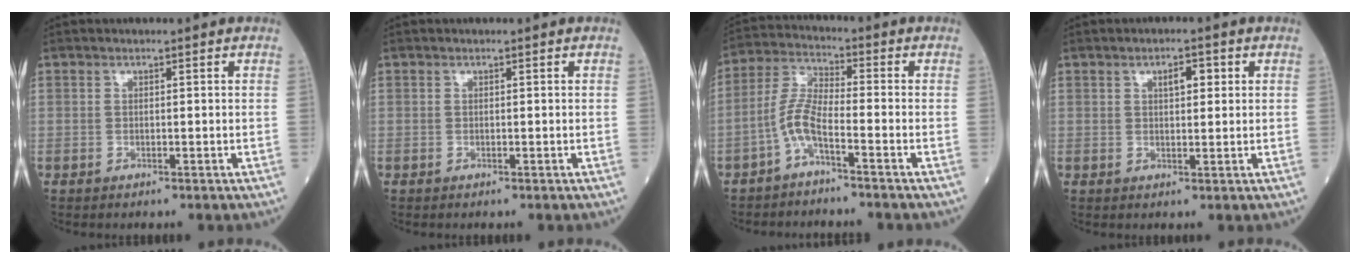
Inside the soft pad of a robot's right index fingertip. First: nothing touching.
{"total": 0.0}
{"total": 5.6, "force": [-3.1, 0.8, 4.5], "torque": [-0.105, 0.011, -0.067]}
{"total": 2.9, "force": [1.1, 1.1, 2.4], "torque": [-0.039, 0.005, 0.018]}